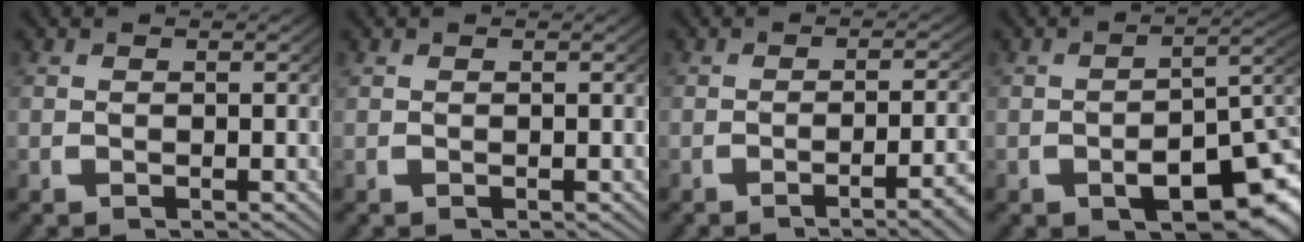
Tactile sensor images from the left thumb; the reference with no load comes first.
{"total": 0.0}
{"total": 4.4, "force": [-2.3, 0.7, 3.7], "torque": [-0.051, 0.002, -0.036]}
{"total": 8.4, "force": [-2.2, 4.5, 6.7], "torque": [-0.082, -0.015, -0.017]}